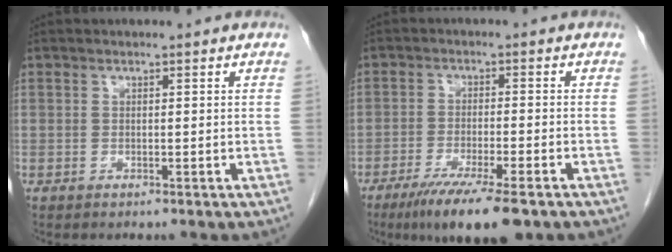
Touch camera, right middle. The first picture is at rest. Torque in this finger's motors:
{"motor_torque": [1.23, -0.91, 0.13, 0.09]}